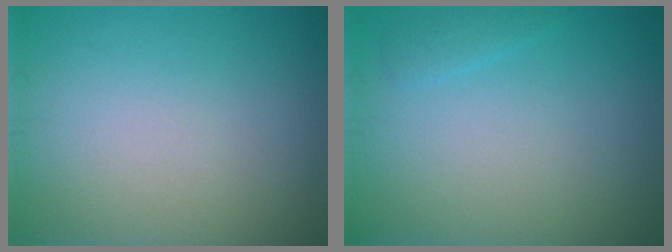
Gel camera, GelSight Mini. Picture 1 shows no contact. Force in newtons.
{"total": 0.9, "press": 0.9, "slide": 0.1}